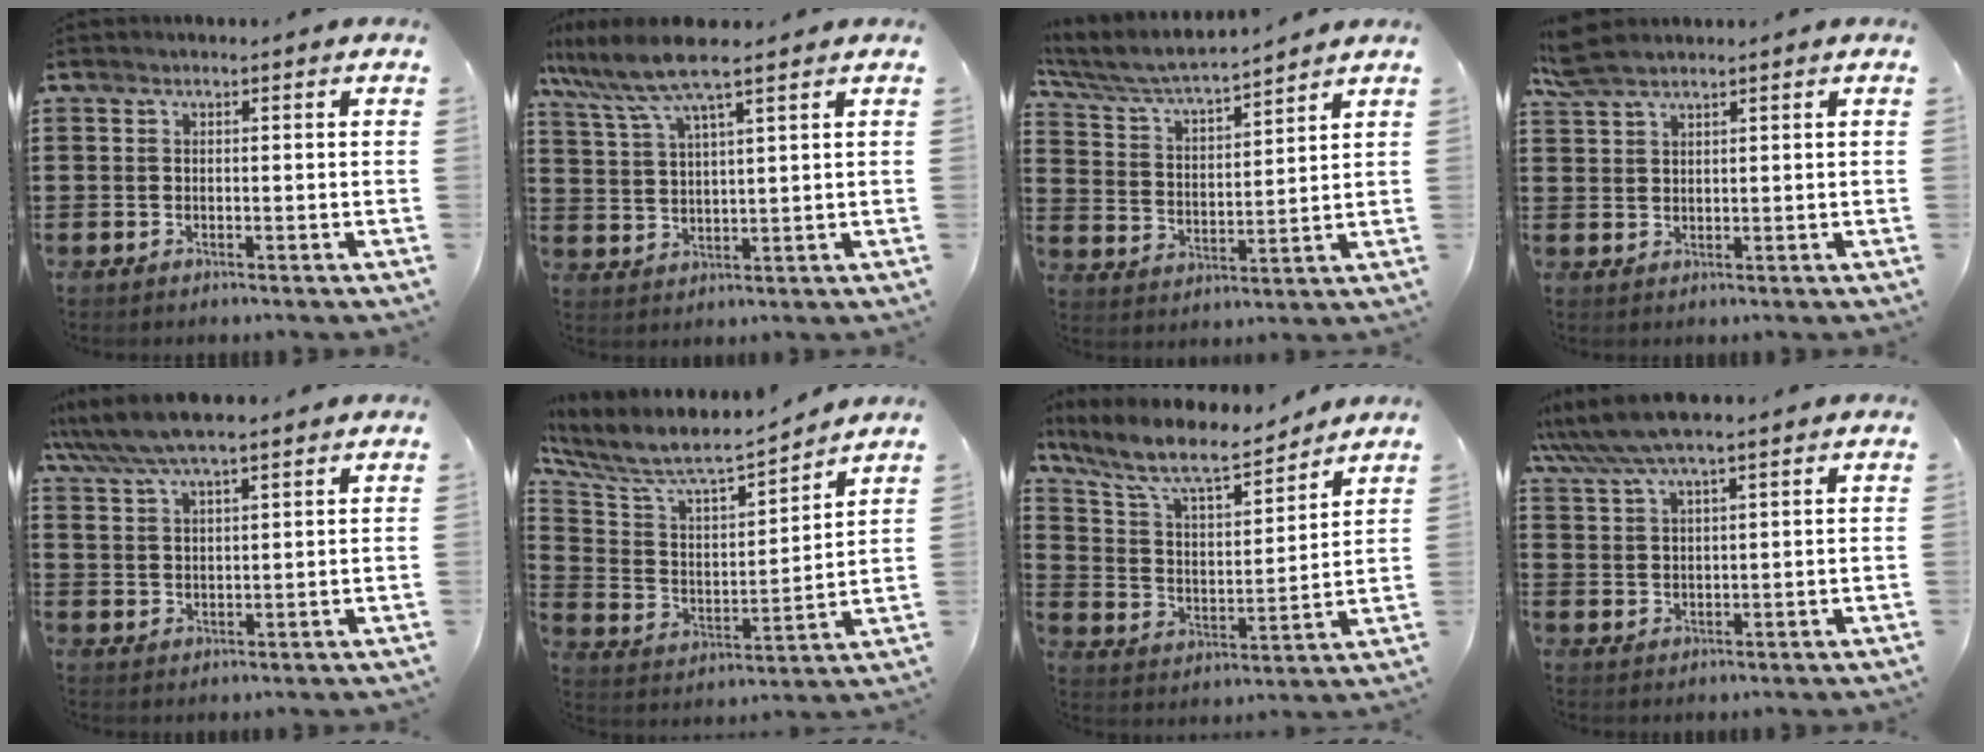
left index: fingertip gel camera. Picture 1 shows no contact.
{"total": 7.4, "force": [5.7, 0.4, 4.7], "torque": [-0.109, -0.017, 0.099]}
{"total": 5.6, "force": [5.2, 0.2, 2.0], "torque": [-0.064, -0.038, 0.084]}
{"total": 3.7, "force": [3.1, 0.8, 1.9], "torque": [-0.046, -0.001, 0.059]}
{"total": 6.4, "force": [5.5, 1.1, 3.1], "torque": [-0.075, -0.014, 0.098]}
{"total": 7.4, "force": [6.4, 1.6, 3.4], "torque": [-0.098, -0.052, 0.103]}
{"total": 9.3, "force": [7.8, 1.7, 4.8], "torque": [-0.125, -0.042, 0.132]}
{"total": 6.5, "force": [5.4, 0.8, 3.5], "torque": [-0.081, -0.012, 0.098]}